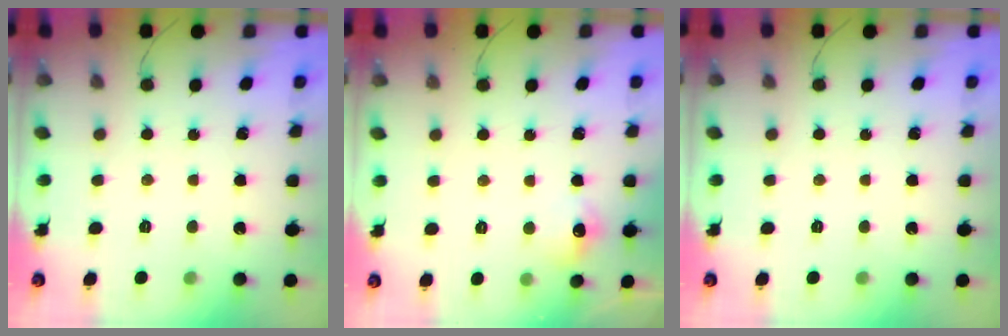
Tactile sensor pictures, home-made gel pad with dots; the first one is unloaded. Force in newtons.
{"total": 6.5, "press": 6.4, "slide": 1.2}
{"total": 0.0}